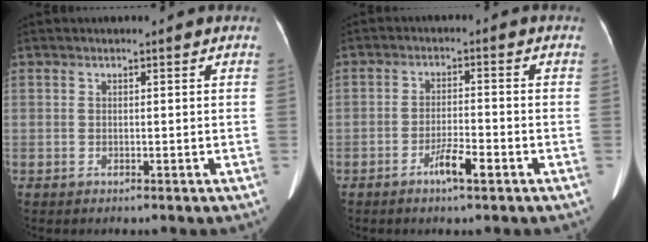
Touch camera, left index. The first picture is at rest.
{"total": 3.9, "force": [-2.4, 0.4, 3.1], "torque": [-0.059, -0.001, -0.043]}